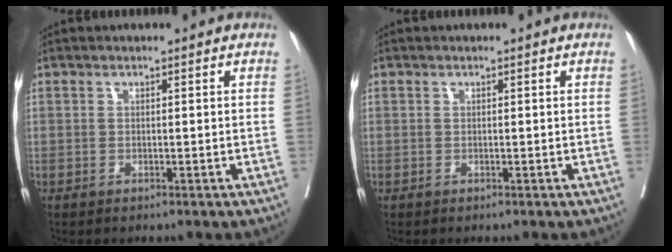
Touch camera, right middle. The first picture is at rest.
{"total": 0.0}